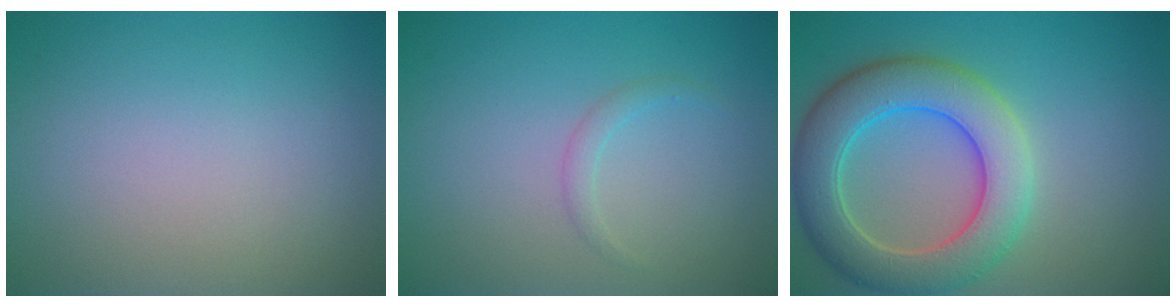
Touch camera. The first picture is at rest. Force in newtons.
{"total": 1.0, "press": 1.0, "slide": 0.0}
{"total": 7.9, "press": 7.9, "slide": 0.3}